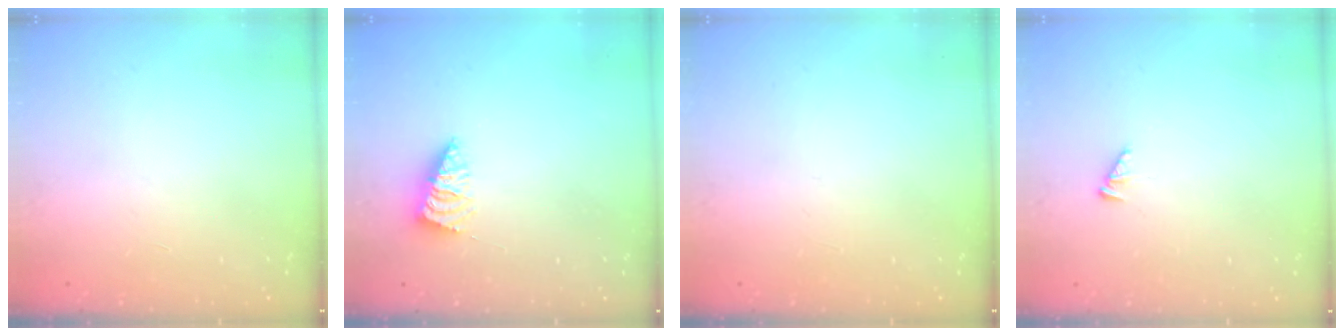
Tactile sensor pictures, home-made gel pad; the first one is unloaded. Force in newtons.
{"total": 1.9, "press": 1.9, "slide": 0.2}
{"total": 0.0}
{"total": 2.2, "press": 2.1, "slide": 0.4}